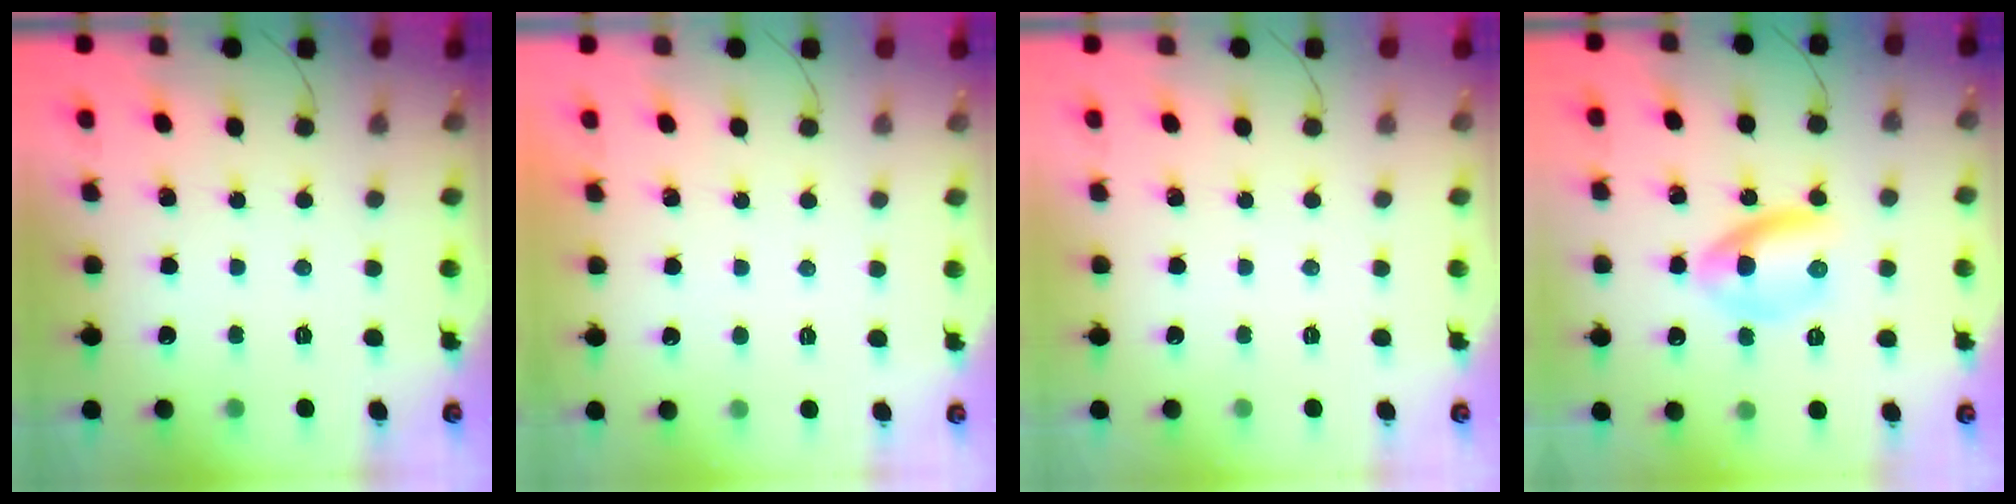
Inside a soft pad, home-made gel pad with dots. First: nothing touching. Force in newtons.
{"total": 1.0, "press": 1.0, "slide": 0.2}
{"total": 0.0}
{"total": 7.1, "press": 7.0, "slide": 1.3}